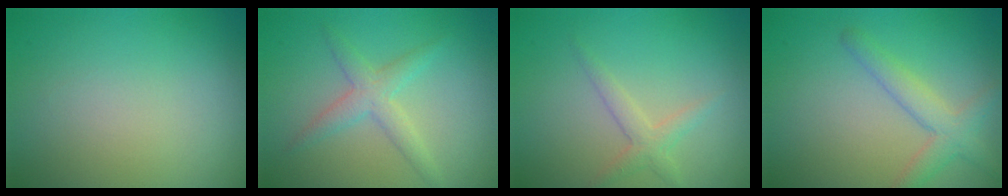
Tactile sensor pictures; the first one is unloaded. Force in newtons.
{"total": 2.5, "press": 2.5, "slide": 0.1}
{"total": 1.8, "press": 1.8, "slide": 0.1}
{"total": 3.0, "press": 3.0, "slide": 0.2}